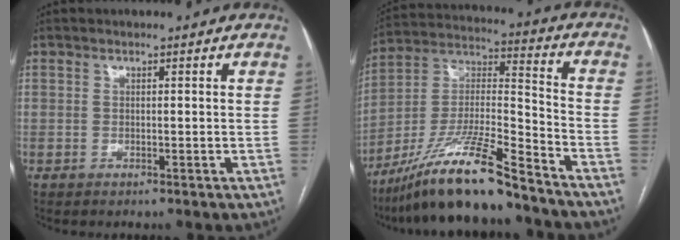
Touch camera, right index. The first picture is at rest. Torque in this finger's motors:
{"motor_torque": [1.06, -1.08, 0.53, 0.21]}